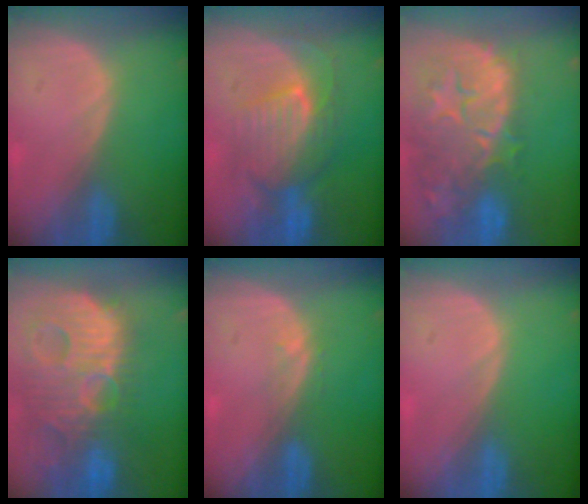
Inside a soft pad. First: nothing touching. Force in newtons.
{"total": 8.9, "press": 8.6, "slide": 2.1}
{"total": 14.9, "press": 11.8, "slide": 9.0}
{"total": 14.6, "press": 12.7, "slide": 7.3}
{"total": 1.0, "press": 1.0, "slide": 0.2}
{"total": 0.0}